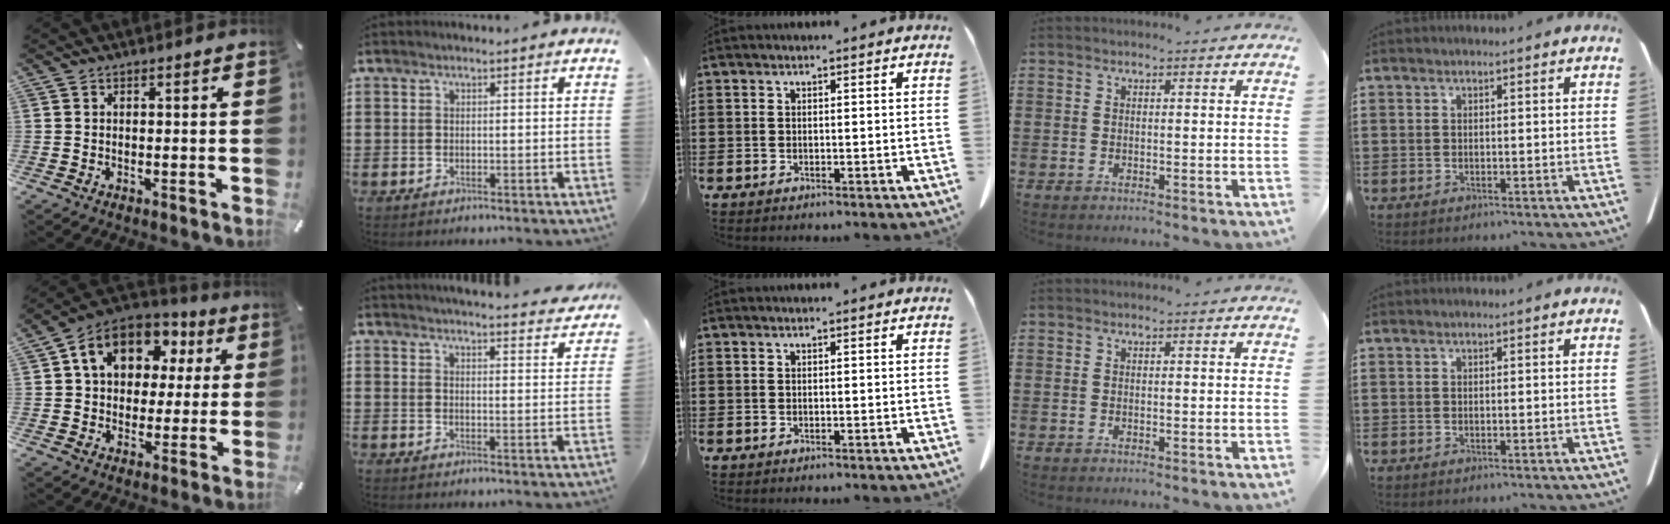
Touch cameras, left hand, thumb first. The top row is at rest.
{"thumb": {"total": 13.3, "force": [4.5, 10.4, 6.9], "torque": [-0.124, -0.004, 0.085]}, "index": {"total": 3.8, "force": [3.8, -0.4, 0.5], "torque": [-0.016, -0.025, 0.066]}}